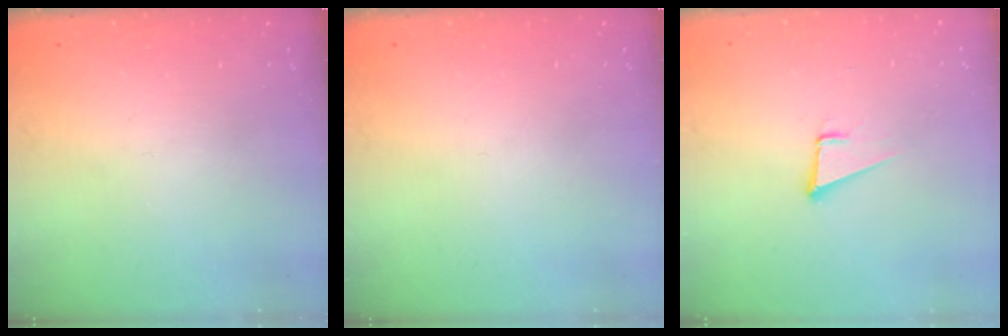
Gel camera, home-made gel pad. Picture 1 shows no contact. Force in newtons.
{"total": 0.0}
{"total": 4.3, "press": 3.4, "slide": 2.6}